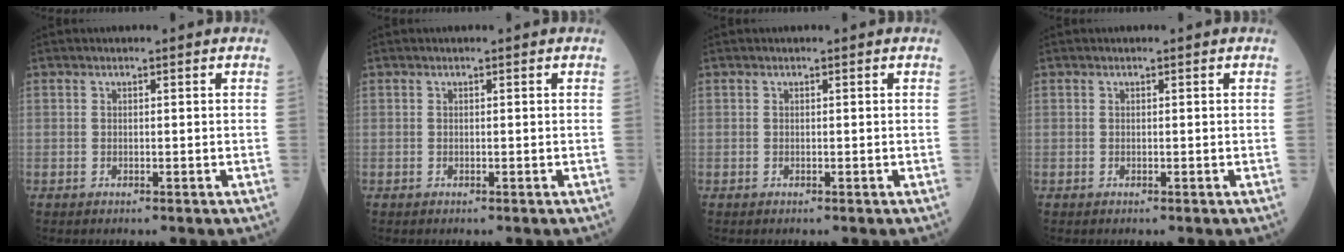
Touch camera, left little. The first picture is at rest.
{"total": 0.0}
{"total": 0.0}
{"total": 0.0}